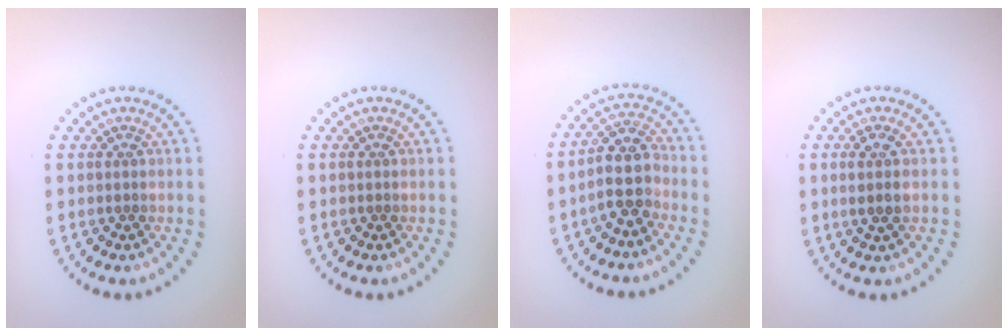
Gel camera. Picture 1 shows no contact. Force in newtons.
{"total": 0.0}
{"total": 3.7, "press": 3.3, "slide": 1.7}
{"total": 1.7, "press": 1.4, "slide": 0.9}